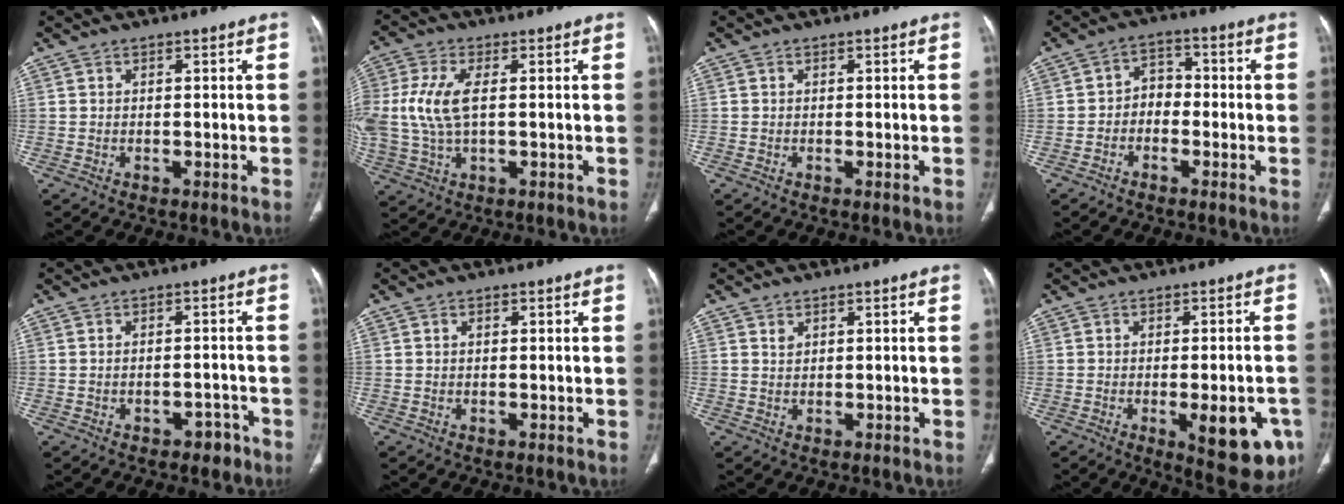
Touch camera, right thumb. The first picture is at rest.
{"total": 9.7, "force": [0.7, 4.6, 8.5], "torque": [-0.218, 0.007, 0.016]}
{"total": 0.0}
{"total": 4.4, "force": [-1.4, 3.4, 2.4], "torque": [-0.017, 0.027, -0.036]}
{"total": 3.1, "force": [-2.2, 1.9, 1.2], "torque": [-0.003, 0.024, -0.022]}
{"total": 0.7, "force": [0.3, 0.5, 0.5], "torque": [-0.006, 0.003, 0.004]}
{"total": 1.2, "force": [0.7, 0.8, 0.5], "torque": [-0.003, -0.005, 0.015]}
{"total": 12.9, "force": [-4.6, 4.6, 11.1], "torque": [-0.116, 0.004, -0.047]}